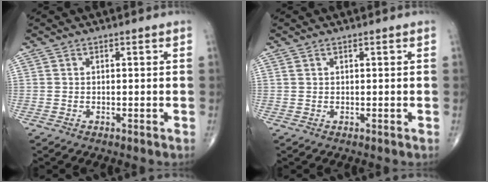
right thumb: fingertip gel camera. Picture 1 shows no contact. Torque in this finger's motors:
{"motor_torque": [0.35, -0.38, 0.03, 0.28, -0.04]}